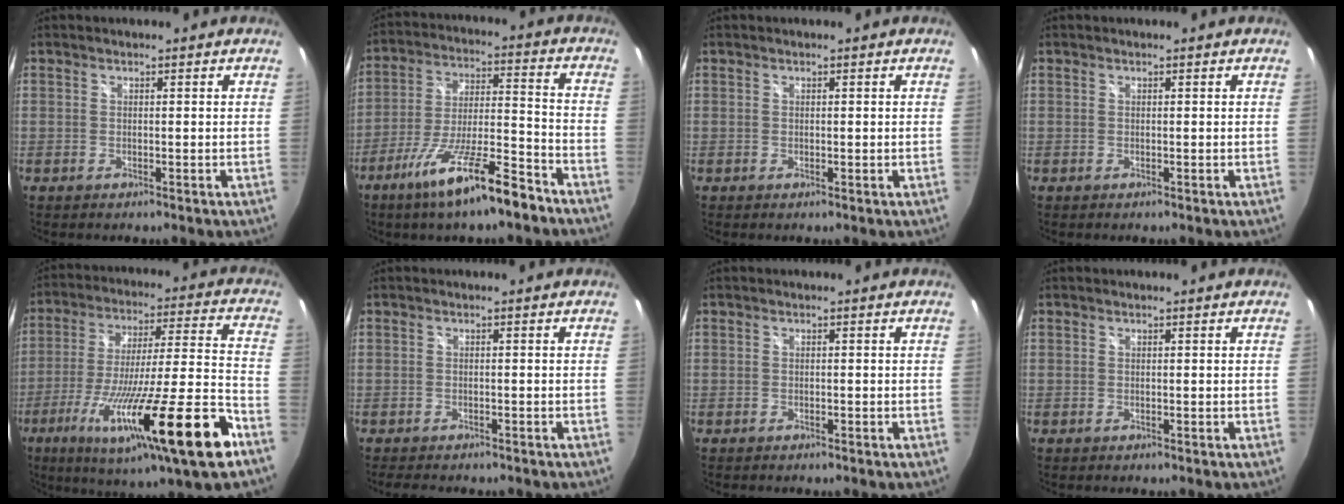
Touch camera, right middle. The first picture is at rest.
{"total": 15.5, "force": [-10.9, 2.1, 10.9], "torque": [-0.210, -0.021, -0.186]}
{"total": 0.0}
{"total": 0.0}
{"total": 26.2, "force": [-13.6, 1.6, 22.3], "torque": [-0.384, -0.078, -0.217]}
{"total": 4.1, "force": [-3.5, 1.3, 1.7], "torque": [-0.035, -0.011, -0.052]}
{"total": 0.5, "force": [-0.4, 0.3, 0.1], "torque": [-0.002, 0.001, -0.008]}
{"total": 0.0}